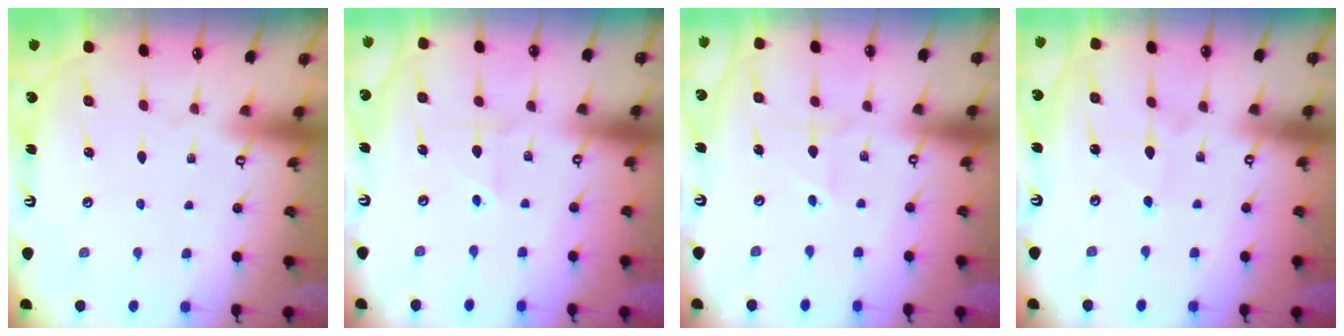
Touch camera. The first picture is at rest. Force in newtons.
{"total": 2.0, "press": 2.0, "slide": 0.2}
{"total": 2.3, "press": 2.3, "slide": 0.2}
{"total": 3.3, "press": 3.3, "slide": 0.4}